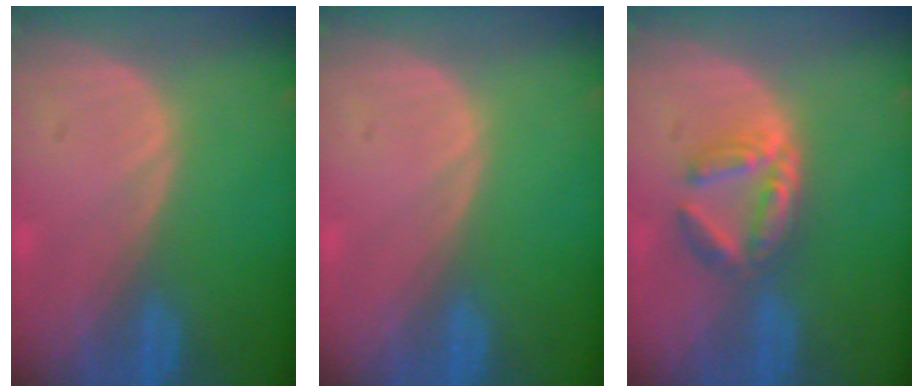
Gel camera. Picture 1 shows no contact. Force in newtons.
{"total": 0.0}
{"total": 5.3, "press": 5.3, "slide": 0.8}